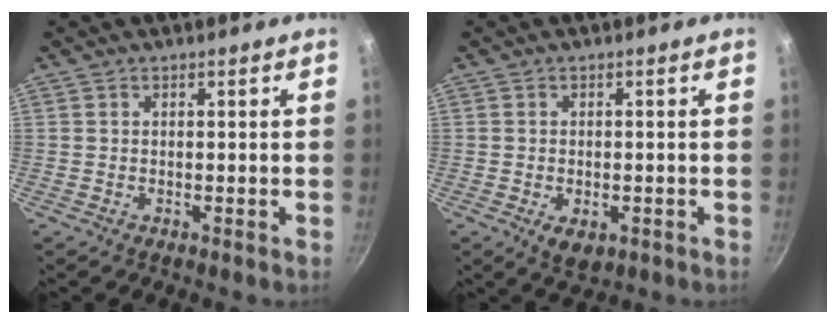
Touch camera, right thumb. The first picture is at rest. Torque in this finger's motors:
{"motor_torque": [-0.34, 0.29, -0.23, 0.15, 0.10]}